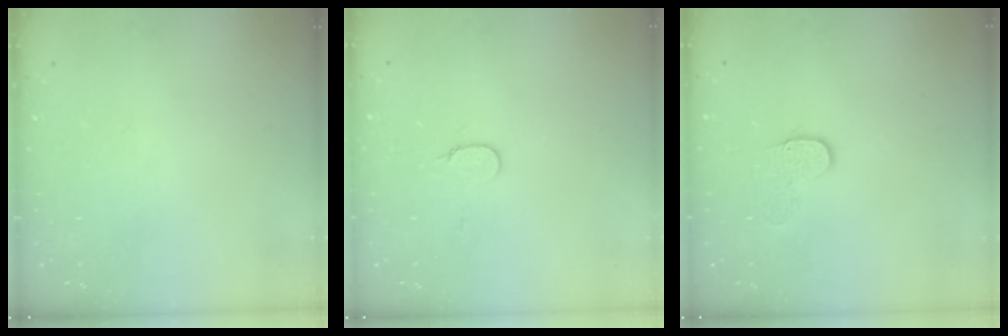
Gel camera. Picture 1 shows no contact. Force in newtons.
{"total": 5.9, "press": 5.9, "slide": 0.5}
{"total": 6.6, "press": 6.6, "slide": 0.6}